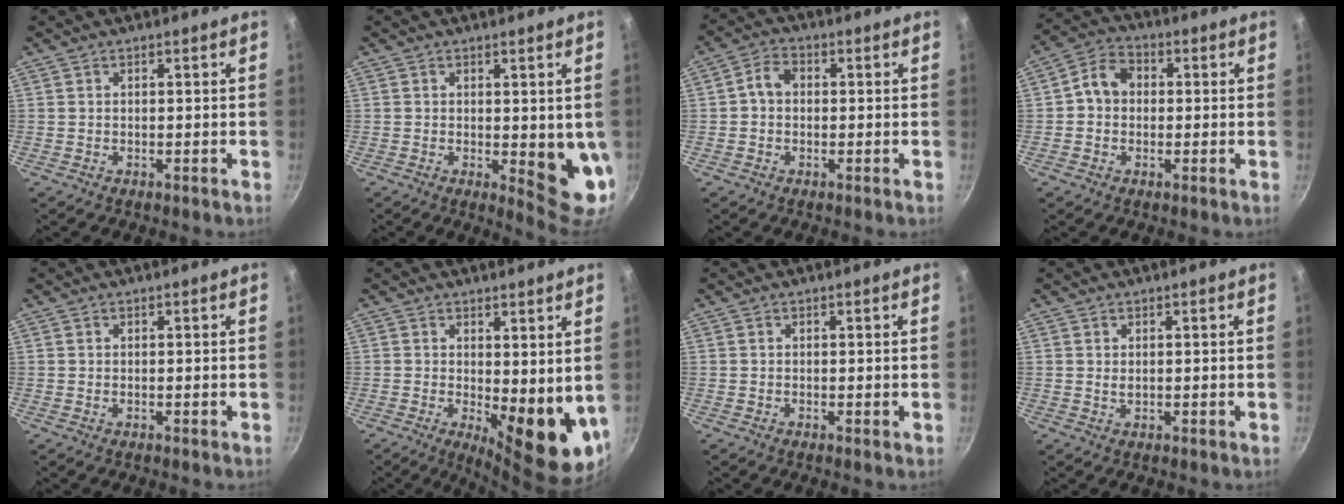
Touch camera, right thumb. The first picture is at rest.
{"total": 8.1, "force": [0.1, 3.1, 7.6], "torque": [-0.078, -0.019, 0.006]}
{"total": 4.2, "force": [0.0, 3.3, 2.6], "torque": [-0.038, 0.014, -0.010]}
{"total": 6.8, "force": [0.4, 5.6, 3.9], "torque": [-0.044, 0.019, -0.011]}
{"total": 0.0}
{"total": 11.5, "force": [0.8, 4.8, 10.4], "torque": [-0.110, -0.025, 0.023]}
{"total": 0.5, "force": [0.3, 0.3, 0.4], "torque": [-0.006, -0.002, 0.003]}
{"total": 1.1, "force": [0.6, 0.6, 0.7], "torque": [-0.010, -0.007, 0.008]}